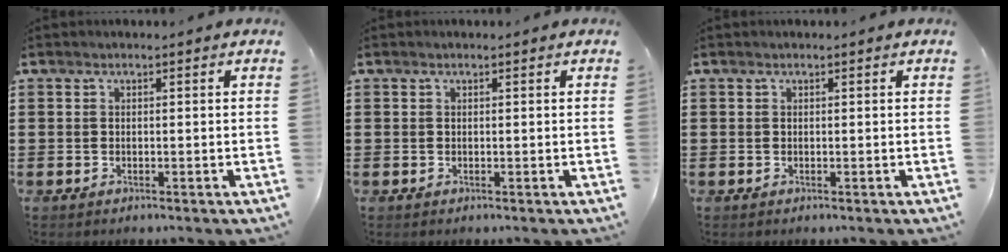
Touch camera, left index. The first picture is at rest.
{"total": 0.0}
{"total": 0.0}